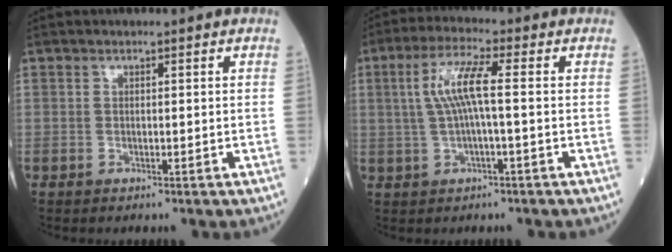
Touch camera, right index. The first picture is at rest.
{"total": 6.6, "force": [0.7, 0.5, 6.6], "torque": [-0.137, 0.016, 0.016]}